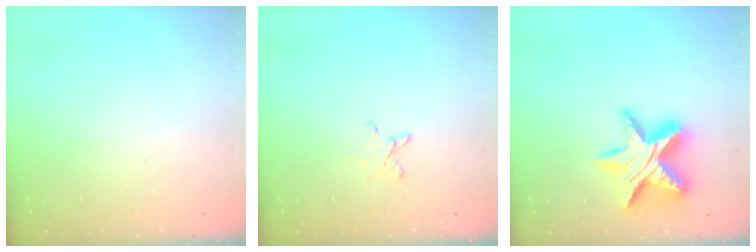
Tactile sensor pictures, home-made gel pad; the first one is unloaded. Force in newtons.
{"total": 2.8, "press": 2.8, "slide": 0.3}
{"total": 17.4, "press": 17.3, "slide": 1.4}